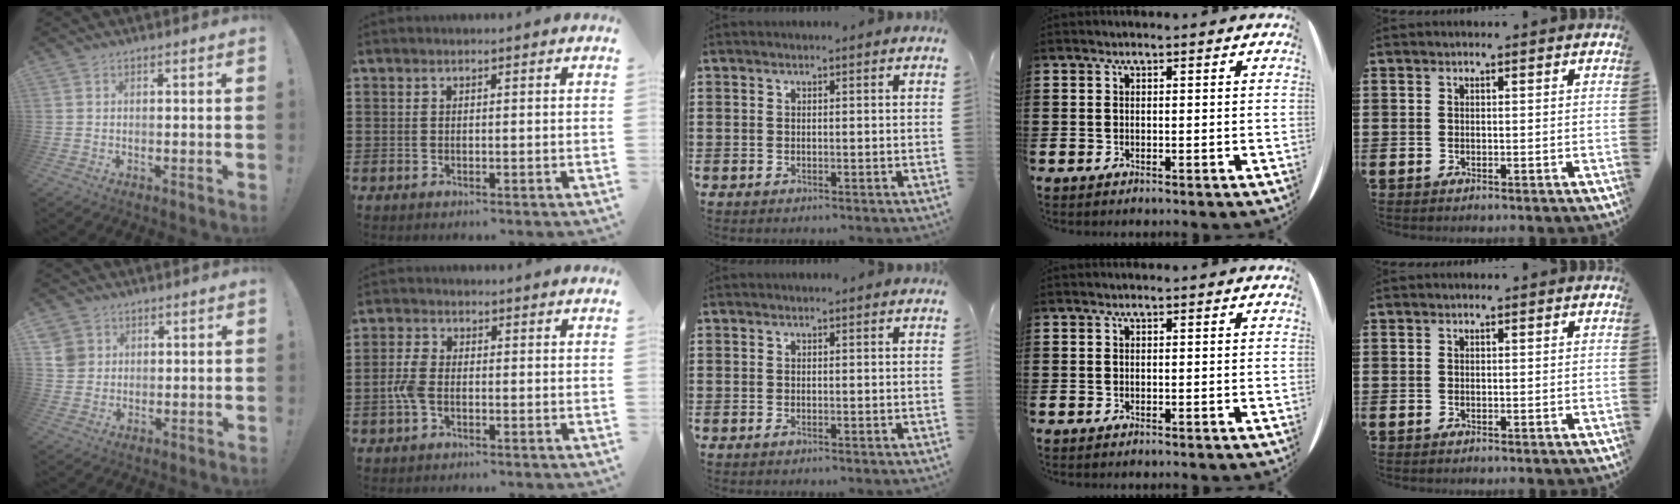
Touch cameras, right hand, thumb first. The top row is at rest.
{"thumb": {"total": 5.2, "force": [1.9, 4.6, 1.2], "torque": [-0.019, -0.007, 0.037]}, "index": {"total": 3.6, "force": [-1.0, 2.0, 2.9], "torque": [-0.081, -0.006, -0.024]}}